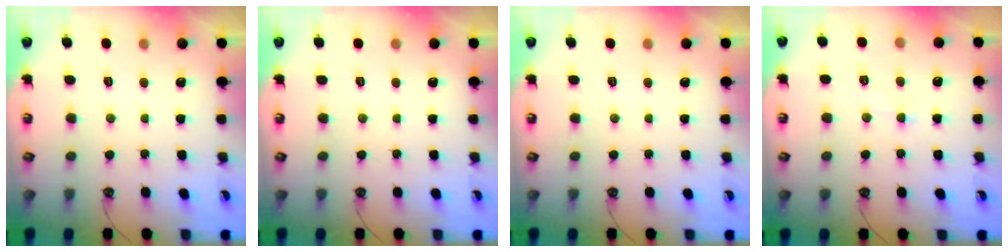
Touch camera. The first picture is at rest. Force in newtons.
{"total": 0.0}
{"total": 0.0}
{"total": 1.1, "press": 0.9, "slide": 0.6}